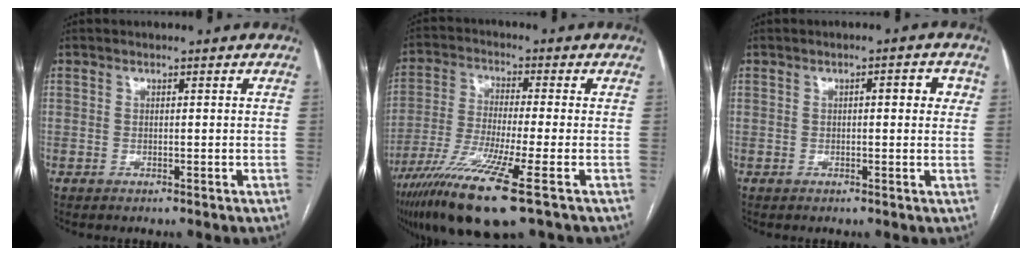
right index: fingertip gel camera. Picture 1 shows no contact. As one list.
[{"total": 13.6, "force": [-7.6, -0.1, 11.3], "torque": [-0.231, -0.036, -0.138]}, {"total": 3.1, "force": [0.8, 0.8, 2.9], "torque": [-0.036, 0.011, 0.007]}]